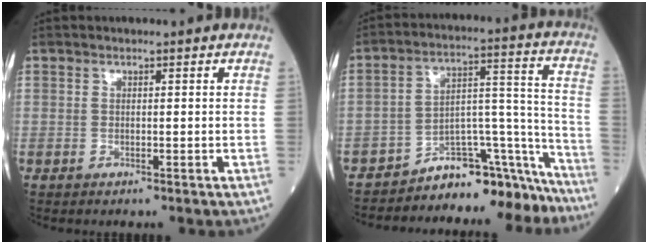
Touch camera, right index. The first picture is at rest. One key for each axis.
{"total": 14.5, "fx": -14.1, "fy": 2.7, "fz": 1.7, "tx": 0.019, "ty": 0.081, "tz": -0.214}